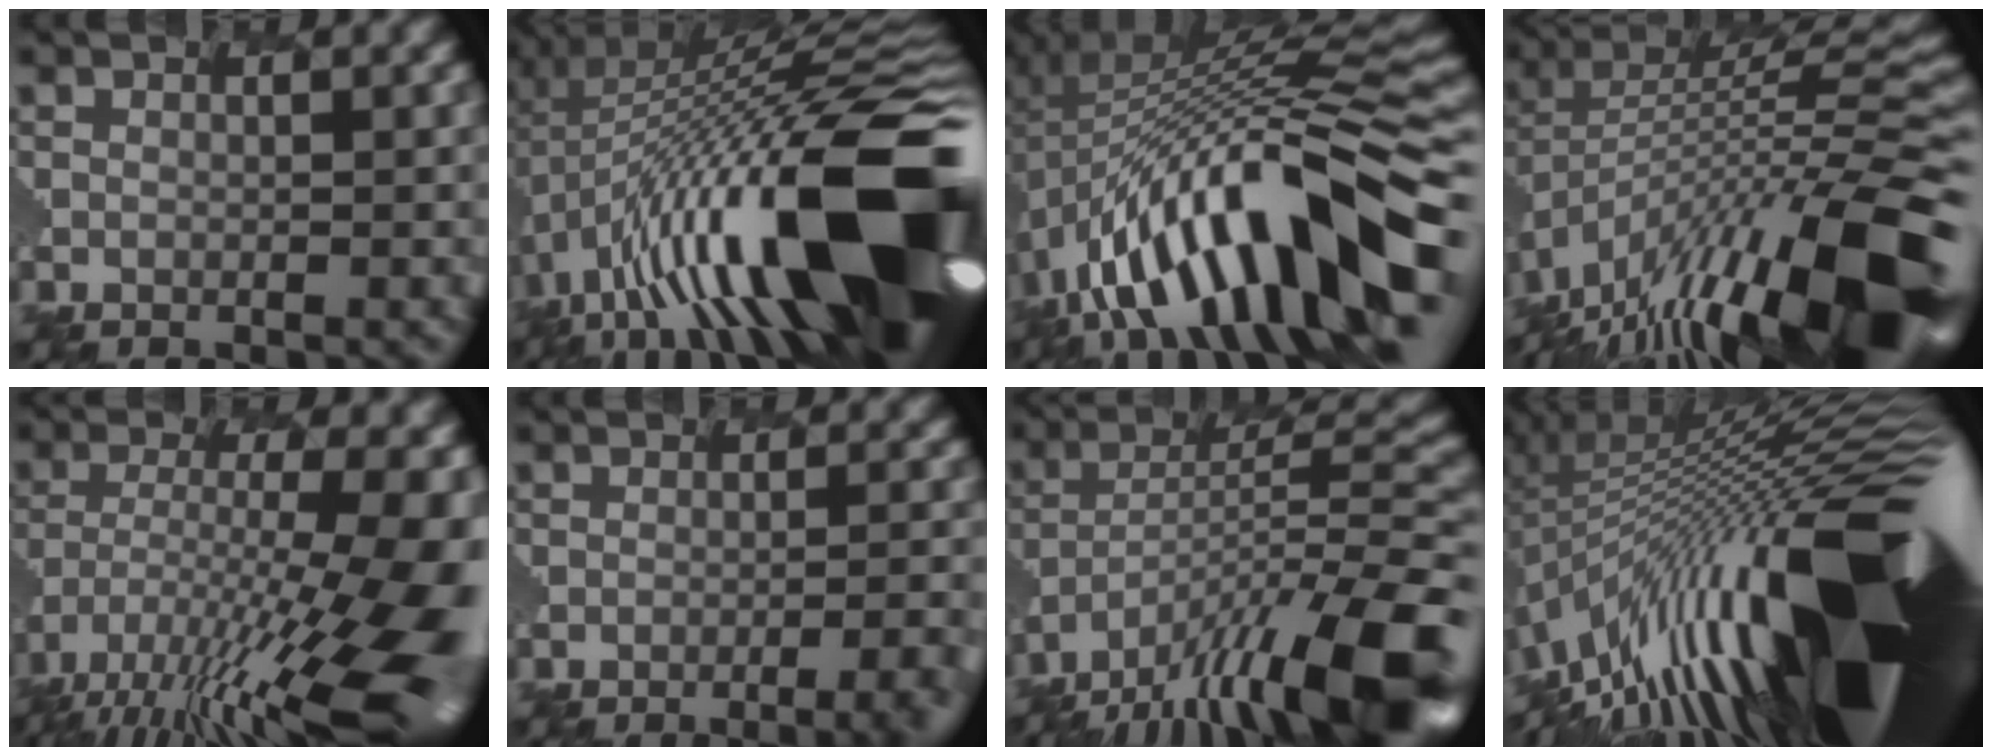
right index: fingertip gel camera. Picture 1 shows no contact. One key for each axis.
{"total": 19.6, "fx": -3.0, "fy": 7.0, "fz": 18.0, "tx": -0.268, "ty": 0.019, "tz": -0.049}
{"total": 13.6, "fx": -4.4, "fy": 4.2, "fz": 12.2, "tx": -0.202, "ty": 0.035, "tz": -0.065}
{"total": 15.4, "fx": -7.5, "fy": 4.5, "fz": 12.7, "tx": -0.215, "ty": 0.019, "tz": -0.129}
{"total": 15.4, "fx": -6.6, "fy": 4.4, "fz": 13.3, "tx": -0.231, "ty": -0.012, "tz": -0.093}
{"total": 7.0, "fx": -5.1, "fy": 1.9, "fz": 4.5, "tx": -0.048, "ty": -0.003, "tz": -0.030}
{"total": 15.4, "fx": -10.0, "fy": 3.9, "fz": 11.0, "tx": -0.196, "ty": 0.005, "tz": -0.167}
{"total": 19.6, "fx": -5.4, "fy": 5.8, "fz": 17.9, "tx": -0.268, "ty": 0.009, "tz": -0.091}